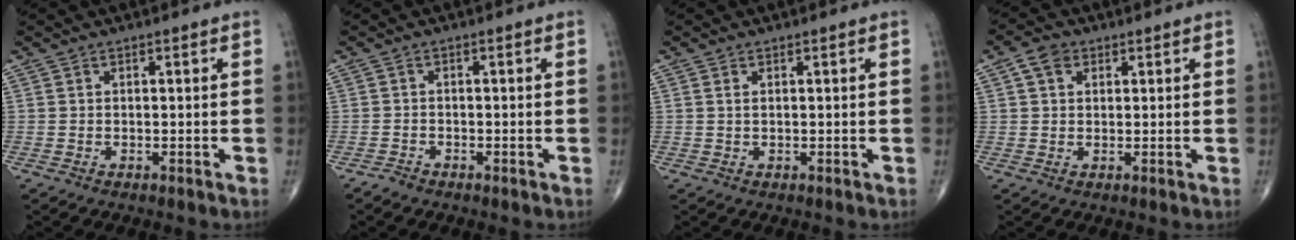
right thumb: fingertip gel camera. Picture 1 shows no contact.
{"total": 1.1, "force": [-1.0, 0.4, 0.1], "torque": [-0.002, 0.000, -0.023]}
{"total": 0.6, "force": [0.3, 0.3, 0.5], "torque": [-0.014, 0.005, 0.007]}
{"total": 3.8, "force": [1.5, 2.8, 2.0], "torque": [-0.027, 0.004, 0.027]}